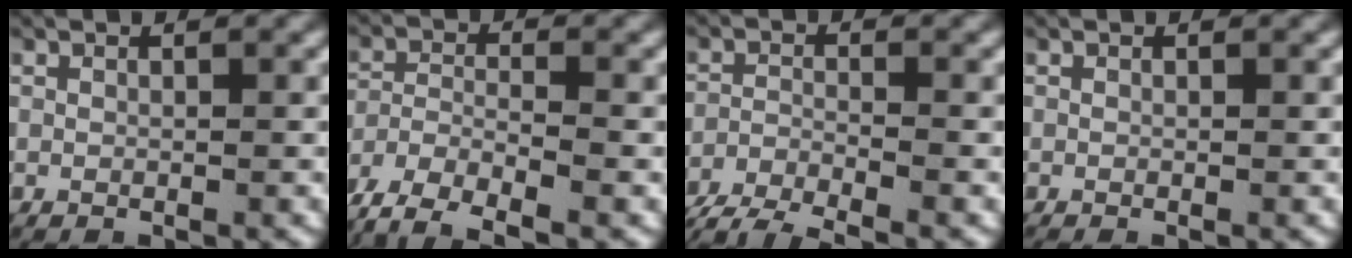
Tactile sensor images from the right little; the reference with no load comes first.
{"total": 6.4, "force": [-3.8, 3.8, 3.5], "torque": [-0.075, -0.020, -0.055]}
{"total": 5.2, "force": [-4.3, 2.1, 2.1], "torque": [-0.035, -0.013, -0.068]}
{"total": 0.0}